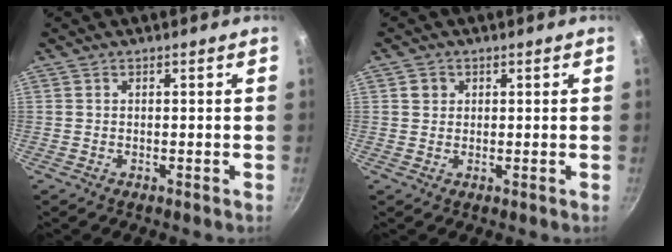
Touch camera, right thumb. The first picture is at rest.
{"total": 2.1, "force": [0.6, 1.9, 0.6], "torque": [-0.003, 0.004, 0.008]}